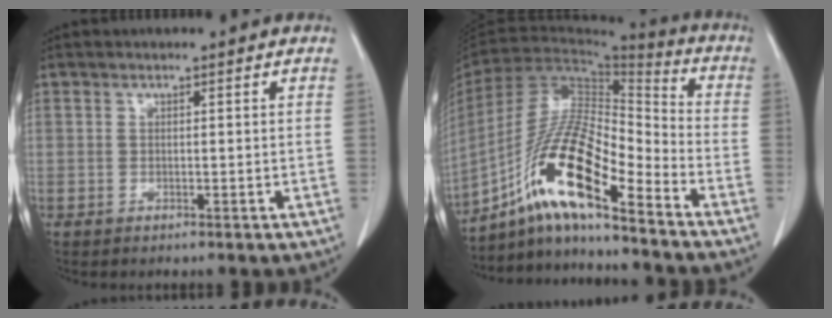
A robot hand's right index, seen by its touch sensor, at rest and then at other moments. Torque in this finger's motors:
{"motor_torque": [1.29, -0.84, 0.56, 0.18]}